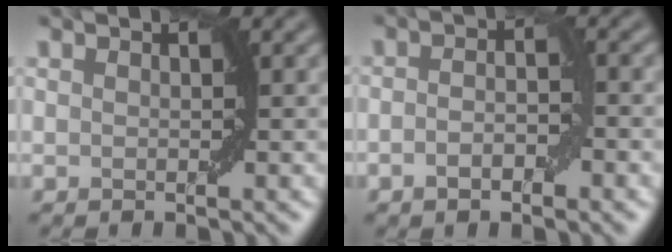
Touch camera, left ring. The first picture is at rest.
{"total": 2.7, "force": [-0.9, 1.0, 2.3], "torque": [-0.039, 0.000, -0.017]}